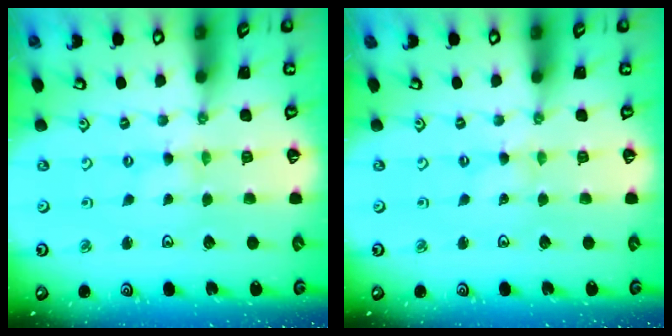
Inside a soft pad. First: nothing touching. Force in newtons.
{"total": 0.0}